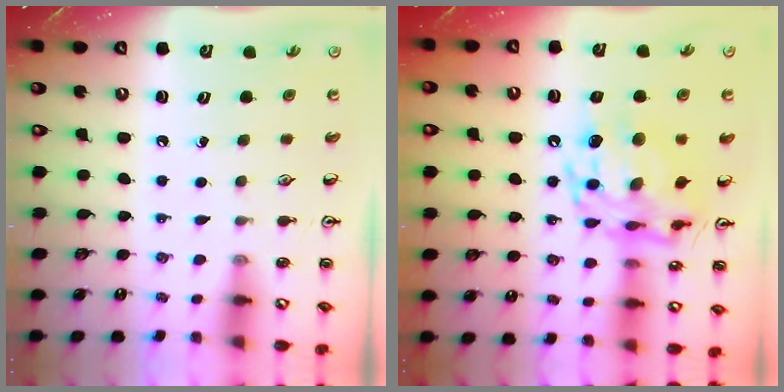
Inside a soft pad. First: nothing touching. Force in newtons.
{"total": 14.1, "press": 14.0, "slide": 1.5}